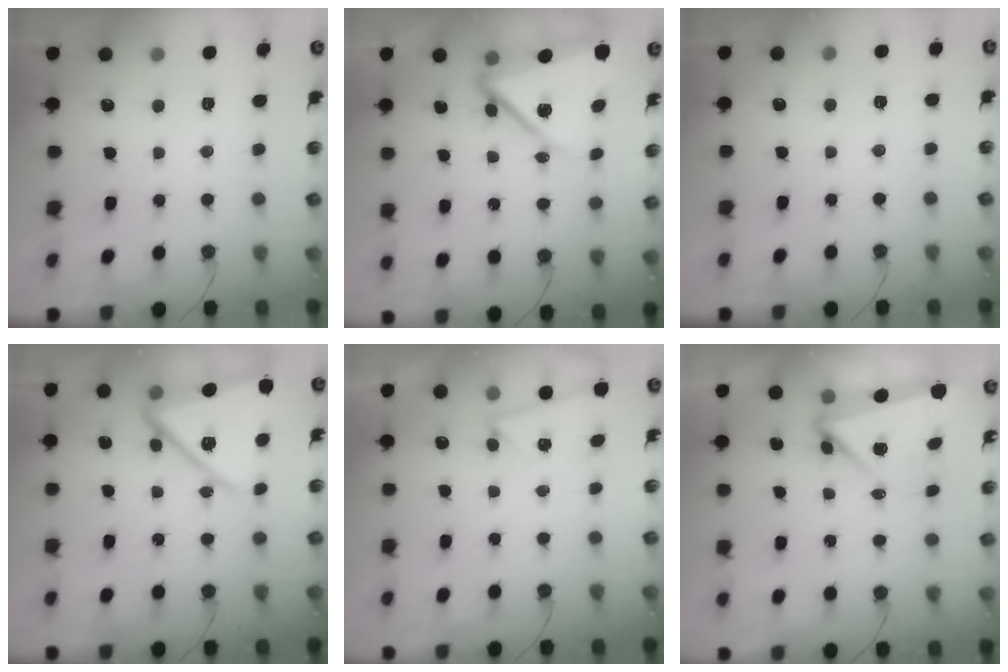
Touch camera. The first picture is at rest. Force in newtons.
{"total": 11.7, "press": 11.5, "slide": 2.0}
{"total": 2.5, "press": 1.2, "slide": 2.2}
{"total": 16.4, "press": 16.3, "slide": 1.9}
{"total": 3.1, "press": 2.1, "slide": 2.3}
{"total": 5.2, "press": 5.2, "slide": 0.2}